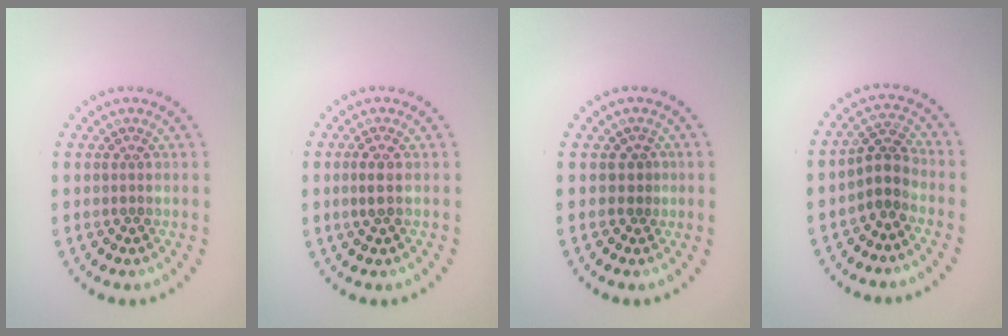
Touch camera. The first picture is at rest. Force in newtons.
{"total": 1.5, "press": 1.3, "slide": 0.6}
{"total": 0.9, "press": 0.7, "slide": 0.7}
{"total": 2.6, "press": 2.0, "slide": 1.6}